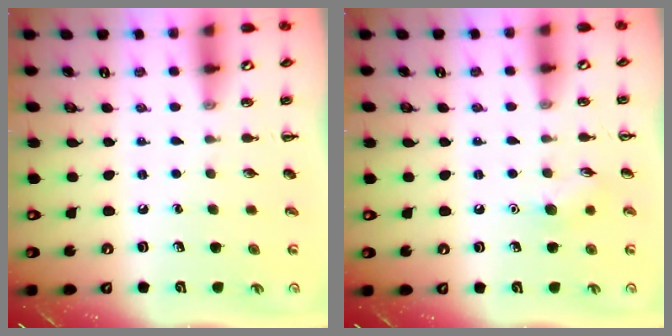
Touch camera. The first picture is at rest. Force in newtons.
{"total": 5.8, "press": 5.8, "slide": 0.8}